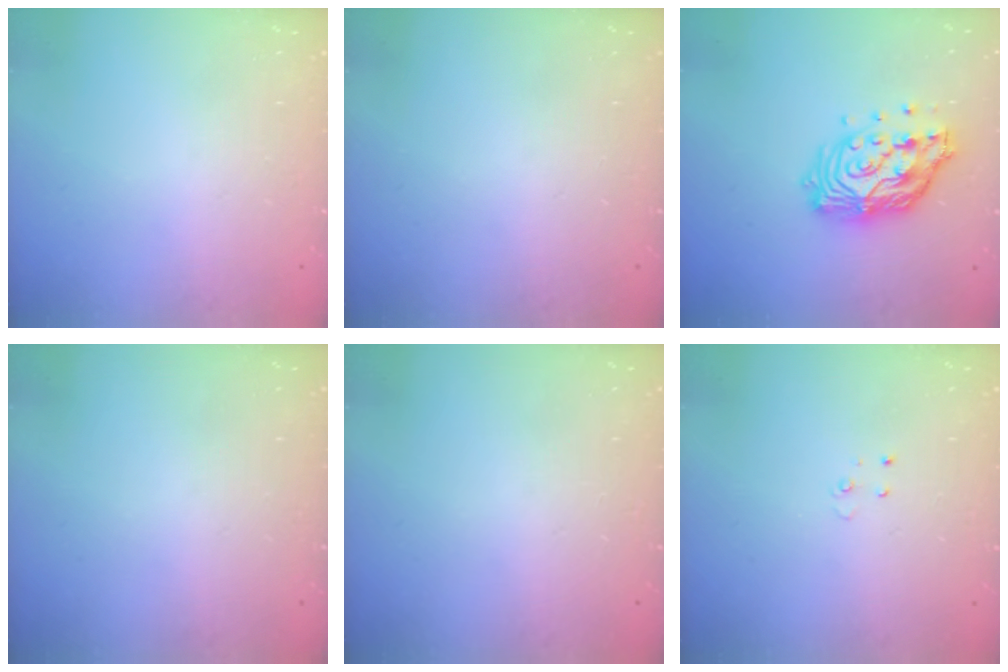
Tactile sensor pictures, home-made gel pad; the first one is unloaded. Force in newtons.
{"total": 0.0}
{"total": 14.5, "press": 14.4, "slide": 1.2}
{"total": 0.0}
{"total": 0.0}
{"total": 3.0, "press": 2.9, "slide": 0.3}